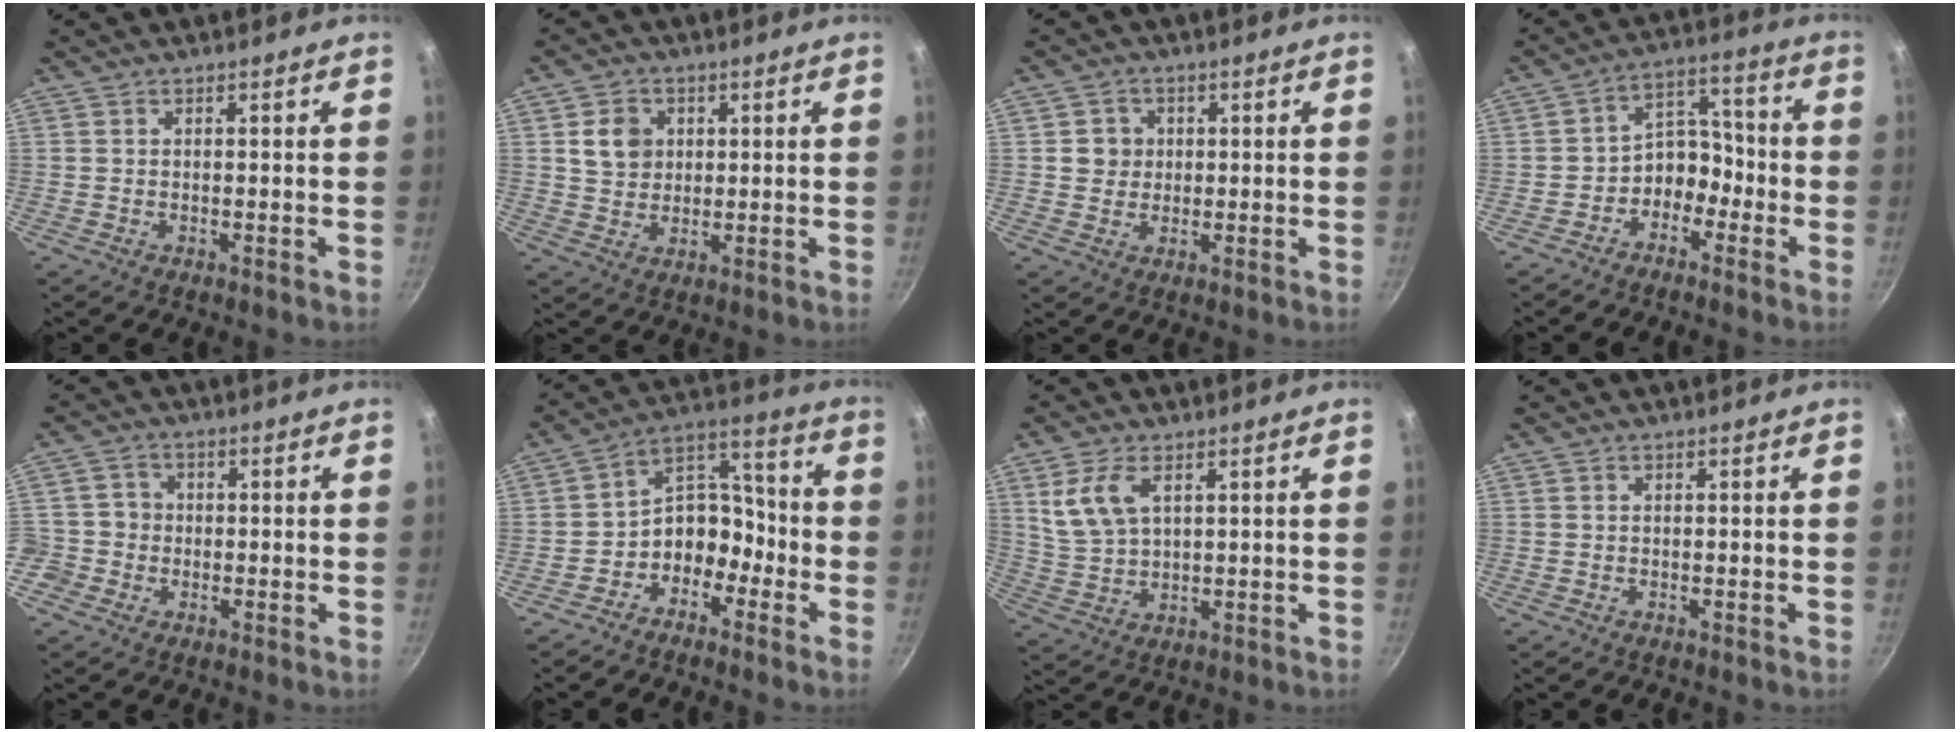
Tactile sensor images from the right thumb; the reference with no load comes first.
{"total": 6.3, "force": [1.5, 5.4, 2.9], "torque": [-0.029, 0.001, 0.028]}
{"total": 4.0, "force": [0.6, 3.8, 1.1], "torque": [0.008, 0.005, 0.006]}
{"total": 7.3, "force": [-3.6, 5.3, 3.4], "torque": [-0.010, 0.058, -0.072]}
{"total": 4.6, "force": [-1.5, 4.3, 0.7], "torque": [0.023, 0.016, -0.035]}
{"total": 9.9, "force": [-4.4, 7.3, 4.8], "torque": [-0.028, 0.076, -0.089]}
{"total": 7.8, "force": [3.2, 4.2, 5.7], "torque": [-0.112, -0.013, 0.072]}
{"total": 0.0}